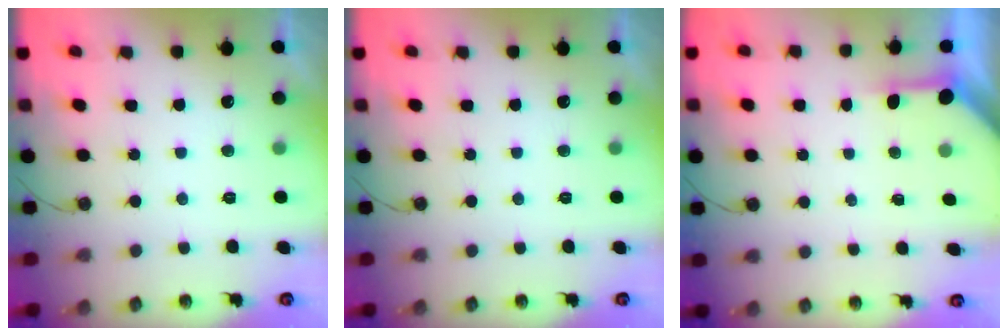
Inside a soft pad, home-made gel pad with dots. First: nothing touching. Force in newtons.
{"total": 0.0}
{"total": 3.7, "press": 3.7, "slide": 0.3}